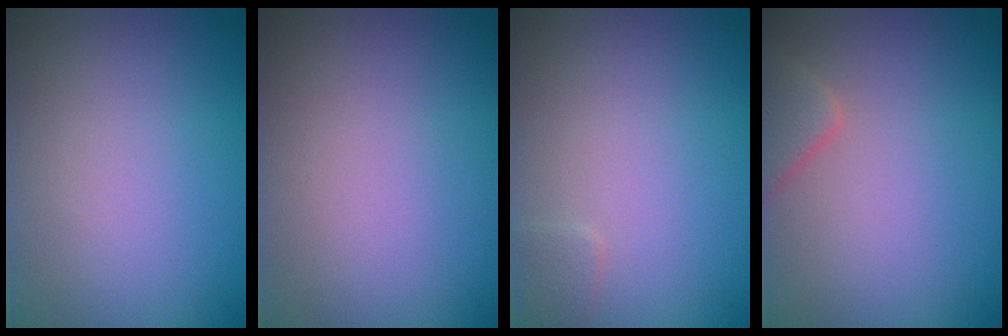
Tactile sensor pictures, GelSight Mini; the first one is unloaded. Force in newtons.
{"total": 0.0}
{"total": 0.8, "press": 0.8, "slide": 0.0}
{"total": 2.1, "press": 2.1, "slide": 0.2}